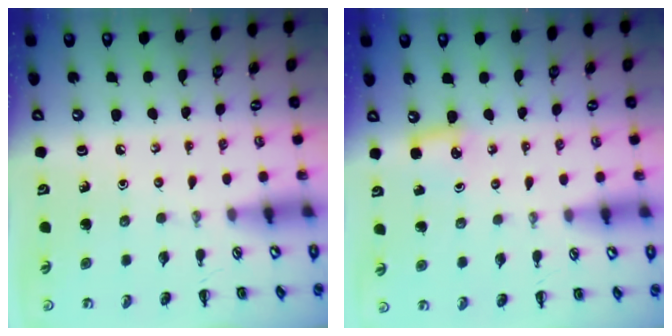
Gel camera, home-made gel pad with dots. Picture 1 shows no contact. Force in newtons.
{"total": 3.5, "press": 3.4, "slide": 1.0}